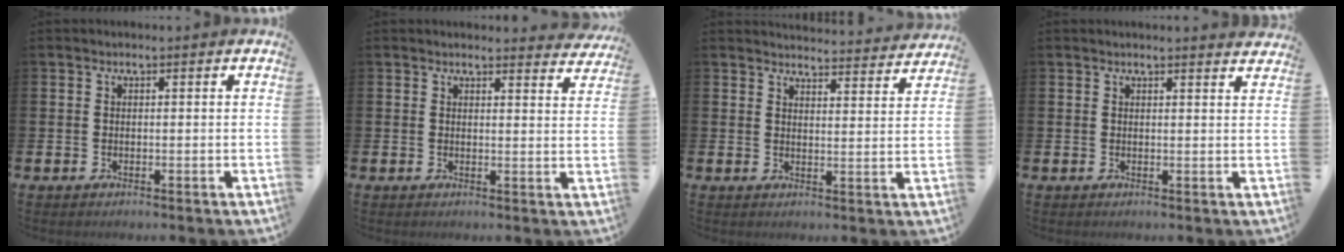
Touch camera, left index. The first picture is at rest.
{"total": 2.5, "force": [2.5, 0.3, 0.0], "torque": [0.003, -0.017, 0.043]}
{"total": 4.0, "force": [4.0, 0.2, 0.1], "torque": [-0.002, -0.035, 0.069]}
{"total": 1.4, "force": [1.4, -0.1, 0.0], "torque": [0.006, -0.011, 0.023]}